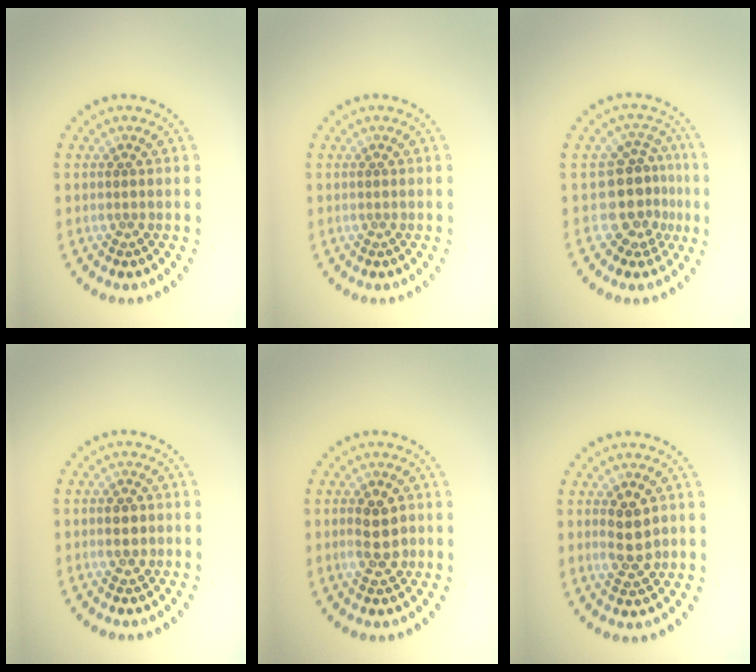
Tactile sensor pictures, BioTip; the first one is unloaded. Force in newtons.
{"total": 0.0}
{"total": 4.1, "press": 3.1, "slide": 2.6}
{"total": 1.8, "press": 1.8, "slide": 0.3}
{"total": 3.0, "press": 3.0, "slide": 0.2}
{"total": 3.0, "press": 3.0, "slide": 0.4}